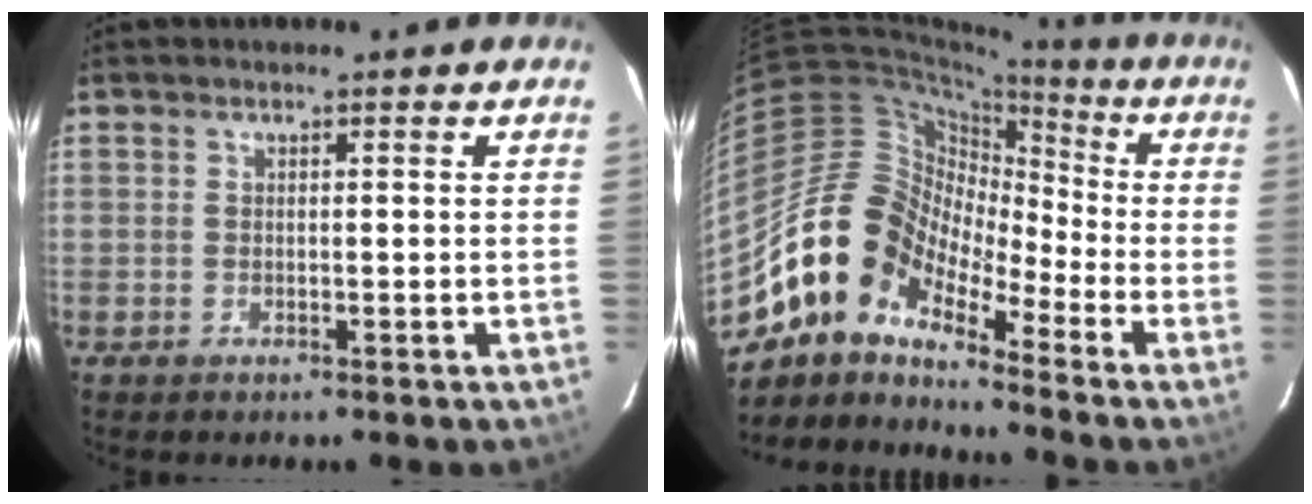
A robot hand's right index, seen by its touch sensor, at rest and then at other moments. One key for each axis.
{"total": 14.2, "fx": -10.1, "fy": 6.8, "fz": 7.4, "tx": -0.125, "ty": 0.011, "tz": -0.214}